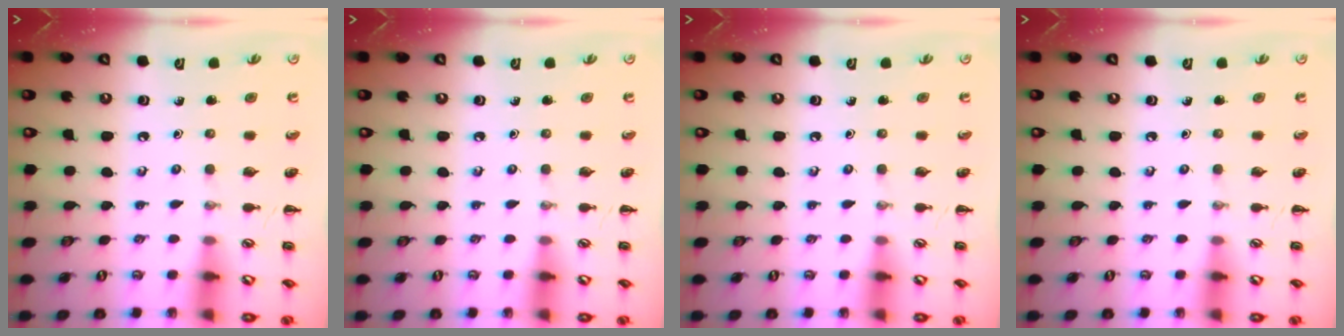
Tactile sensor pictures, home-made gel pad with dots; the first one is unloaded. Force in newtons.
{"total": 0.0}
{"total": 0.0}
{"total": 0.0}